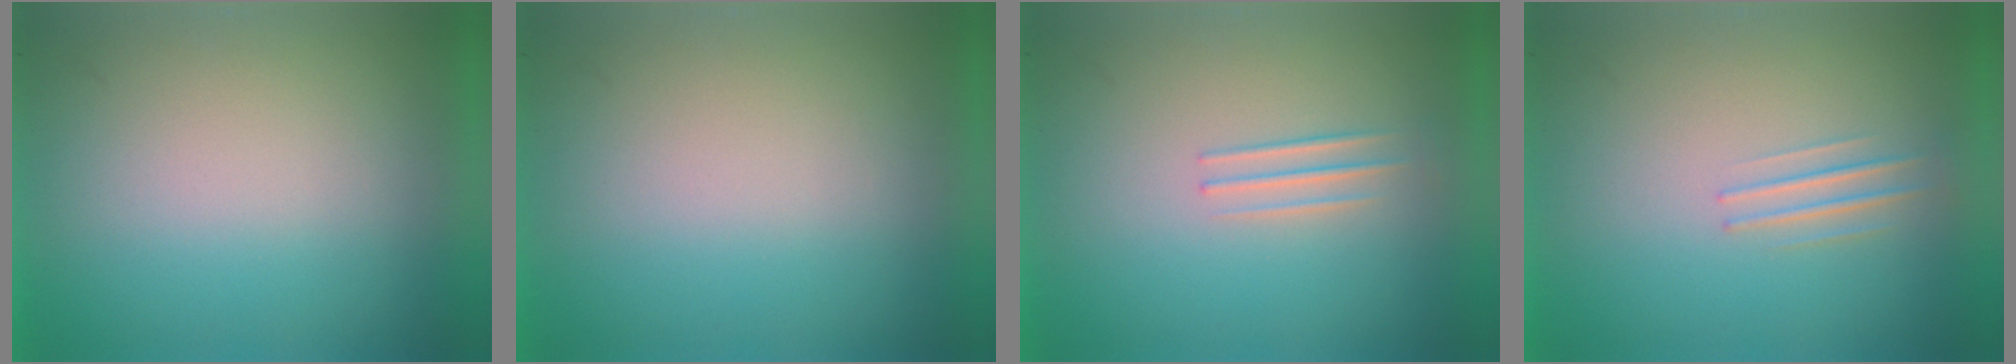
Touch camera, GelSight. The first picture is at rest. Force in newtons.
{"total": 0.0}
{"total": 1.4}
{"total": 1.3}